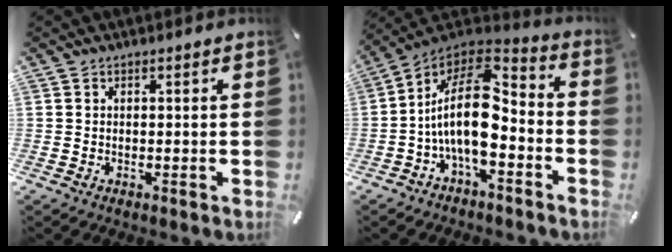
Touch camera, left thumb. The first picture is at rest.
{"total": 17.6, "force": [-2.0, 8.8, 15.1], "torque": [-0.303, 0.000, -0.039]}